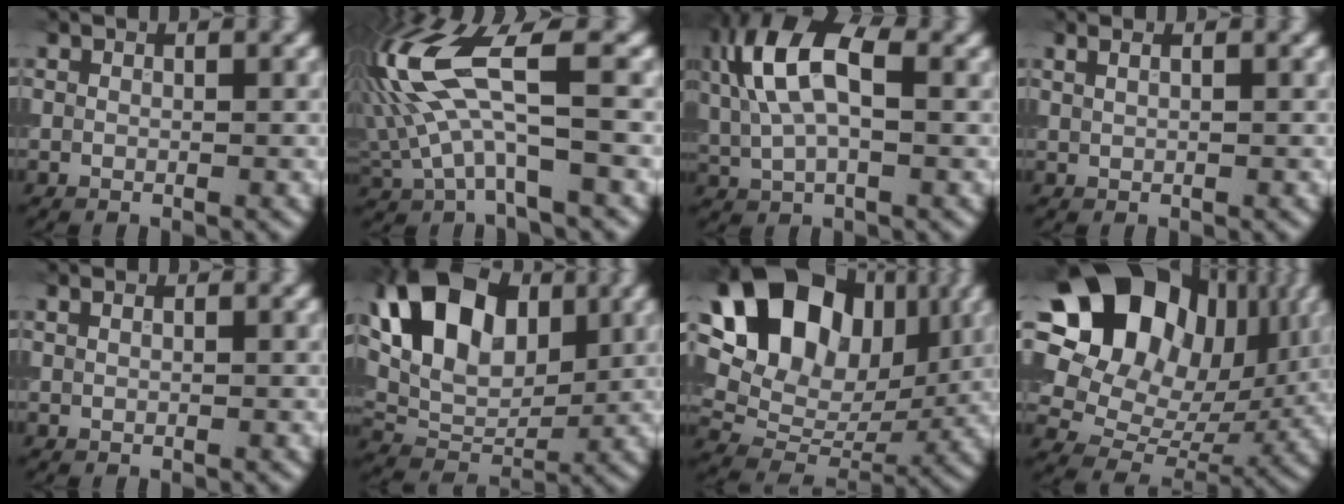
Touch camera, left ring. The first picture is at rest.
{"total": 9.9, "force": [1.7, 3.6, 9.1], "torque": [-0.203, 0.012, 0.028]}
{"total": 8.1, "force": [2.2, 3.8, 6.8], "torque": [-0.154, 0.015, 0.035]}
{"total": 2.0, "force": [1.1, 1.1, 1.3], "torque": [-0.013, 0.006, -0.005]}
{"total": 0.6, "force": [0.3, 0.3, 0.4], "torque": [-0.010, -0.005, 0.004]}
{"total": 10.9, "force": [3.7, 6.8, 7.6], "torque": [-0.149, 0.006, 0.061]}
{"total": 16.1, "force": [6.5, 11.2, 9.6], "torque": [-0.166, 0.044, 0.112]}
{"total": 16.9, "force": [6.2, 12.5, 9.5], "torque": [-0.169, 0.039, 0.103]}